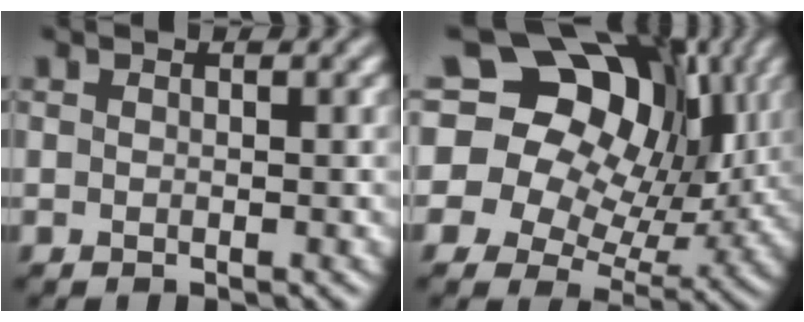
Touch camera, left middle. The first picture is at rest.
{"total": 17.5, "force": [7.2, 12.7, 9.6], "torque": [-0.186, 0.049, 0.097]}